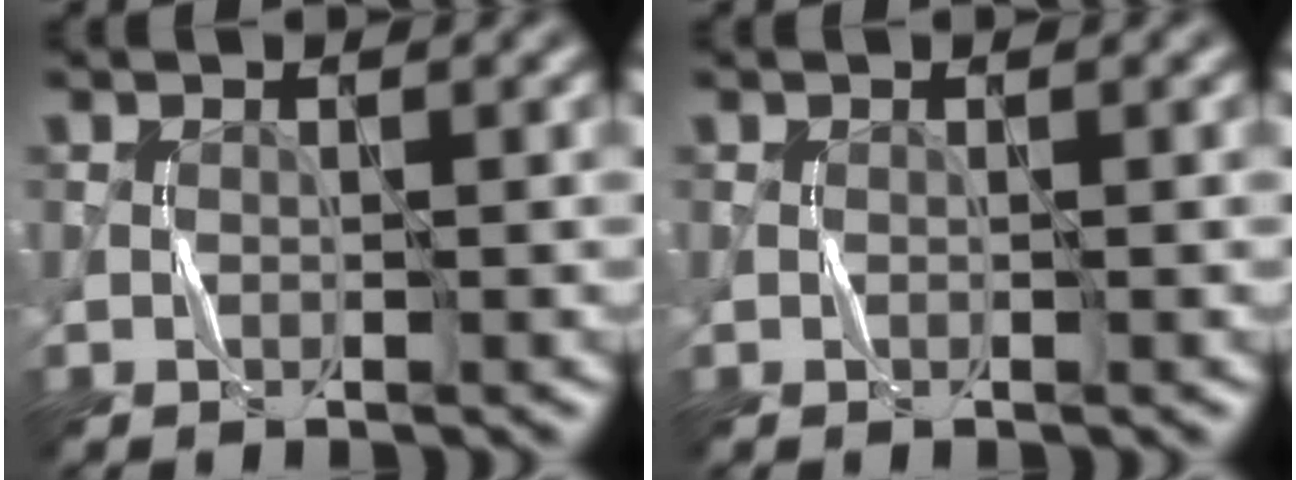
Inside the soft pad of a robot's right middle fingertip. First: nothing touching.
{"total": 0.0}